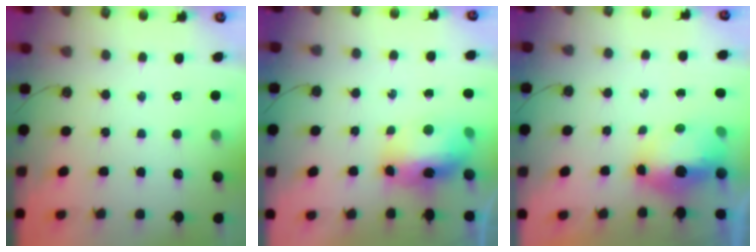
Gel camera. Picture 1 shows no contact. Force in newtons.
{"total": 9.5, "press": 9.3, "slide": 2.0}
{"total": 7.8, "press": 7.6, "slide": 1.3}